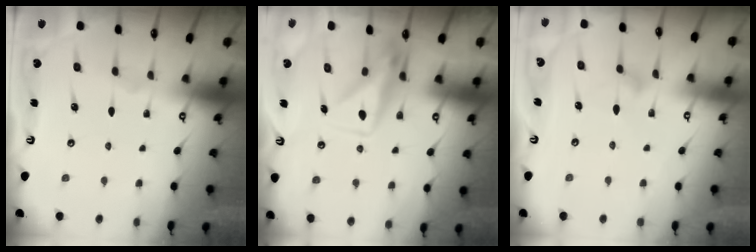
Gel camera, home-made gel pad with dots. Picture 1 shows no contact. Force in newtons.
{"total": 9.6, "press": 9.6, "slide": 0.3}
{"total": 8.0, "press": 8.0, "slide": 0.3}